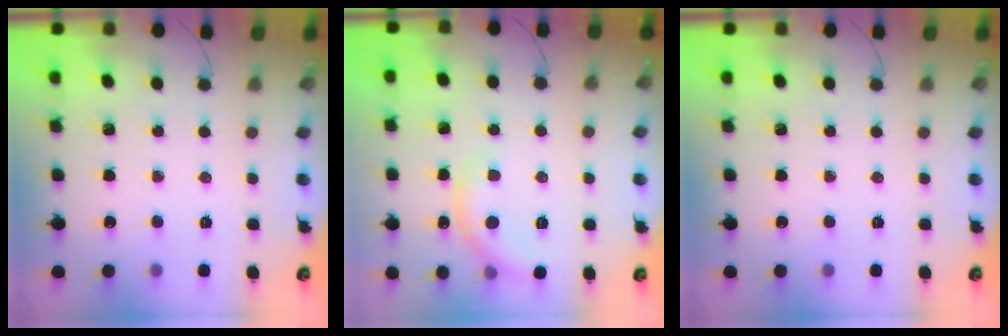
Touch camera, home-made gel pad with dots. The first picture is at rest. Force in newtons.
{"total": 5.0, "press": 4.9, "slide": 0.8}
{"total": 0.0}